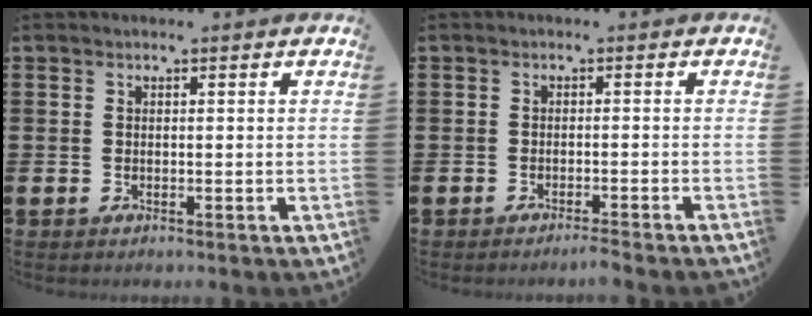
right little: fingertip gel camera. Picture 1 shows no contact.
{"total": 1.3, "force": [-1.2, -0.3, 0.4], "torque": [-0.005, 0.000, -0.024]}